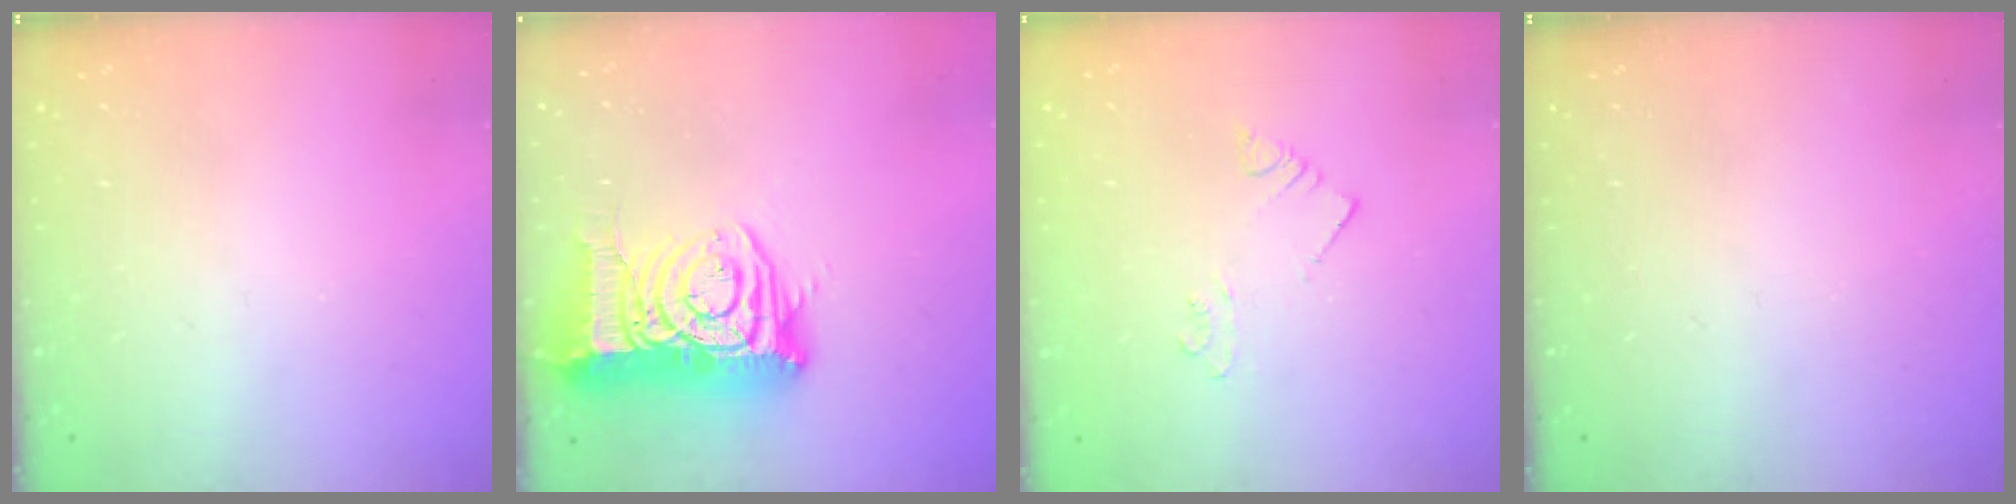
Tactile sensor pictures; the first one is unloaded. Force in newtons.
{"total": 15.7, "press": 15.6, "slide": 1.8}
{"total": 2.2, "press": 2.2, "slide": 0.1}
{"total": 0.0}